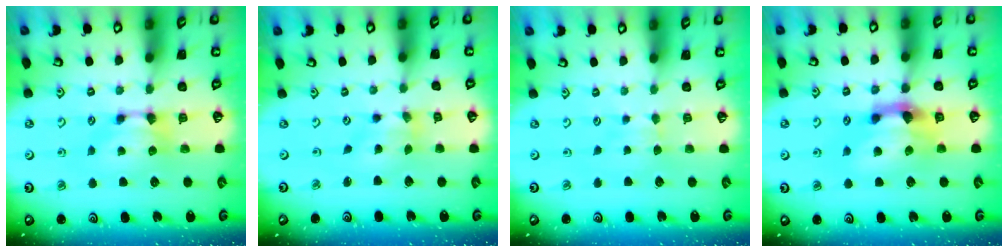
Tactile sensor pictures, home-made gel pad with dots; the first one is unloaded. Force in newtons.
{"total": 2.4, "press": 1.9, "slide": 1.4}
{"total": 2.2, "press": 2.2, "slide": 0.4}
{"total": 4.0, "press": 3.6, "slide": 1.8}